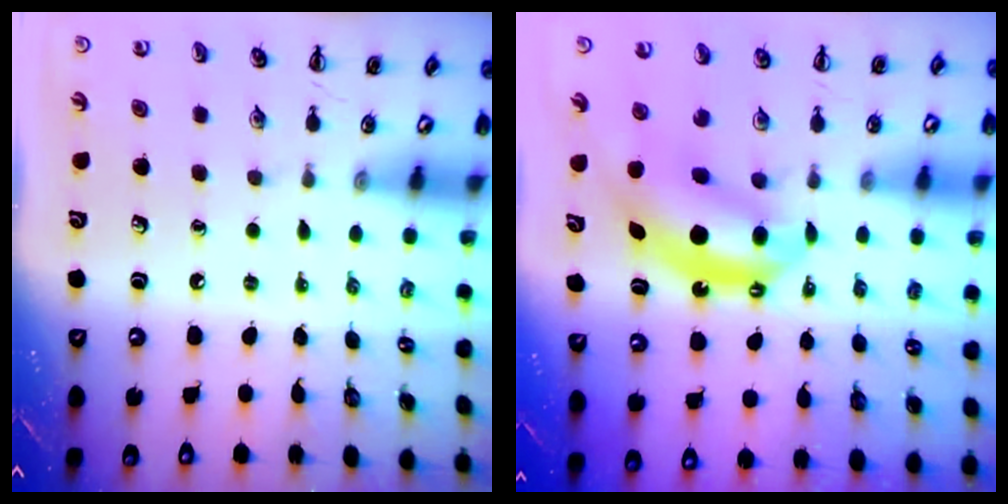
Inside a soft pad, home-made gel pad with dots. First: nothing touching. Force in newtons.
{"total": 7.9, "press": 7.7, "slide": 1.8}